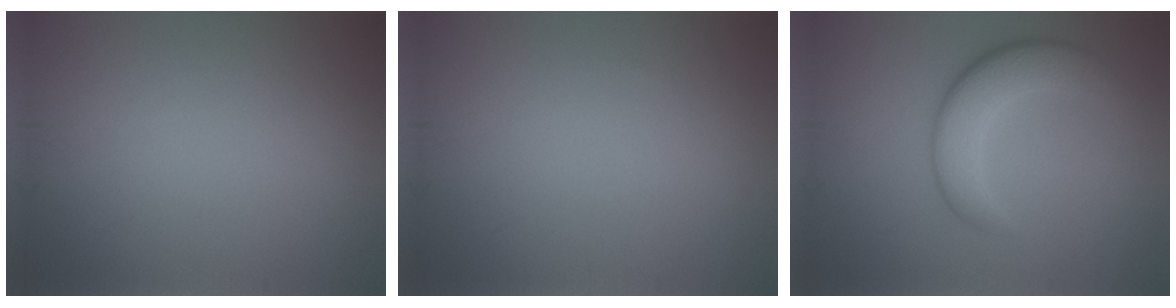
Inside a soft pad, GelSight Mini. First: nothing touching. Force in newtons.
{"total": 0.0}
{"total": 5.2, "press": 5.2, "slide": 0.4}